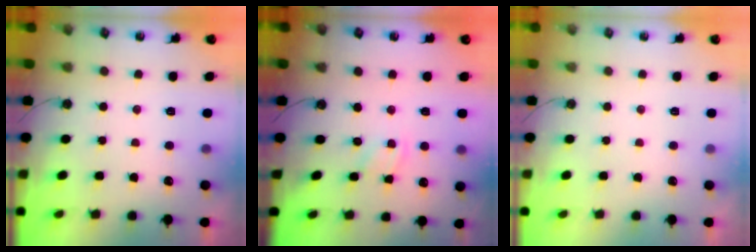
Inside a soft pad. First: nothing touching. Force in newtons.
{"total": 3.7, "press": 3.7, "slide": 0.3}
{"total": 0.0}